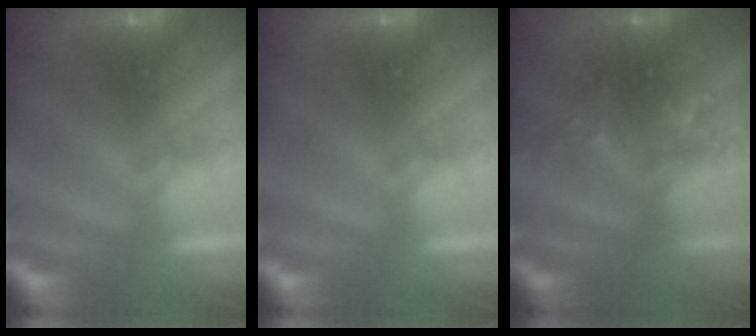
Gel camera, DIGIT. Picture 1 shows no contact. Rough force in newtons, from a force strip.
{"total": 0.0}
{"total": 2.4}